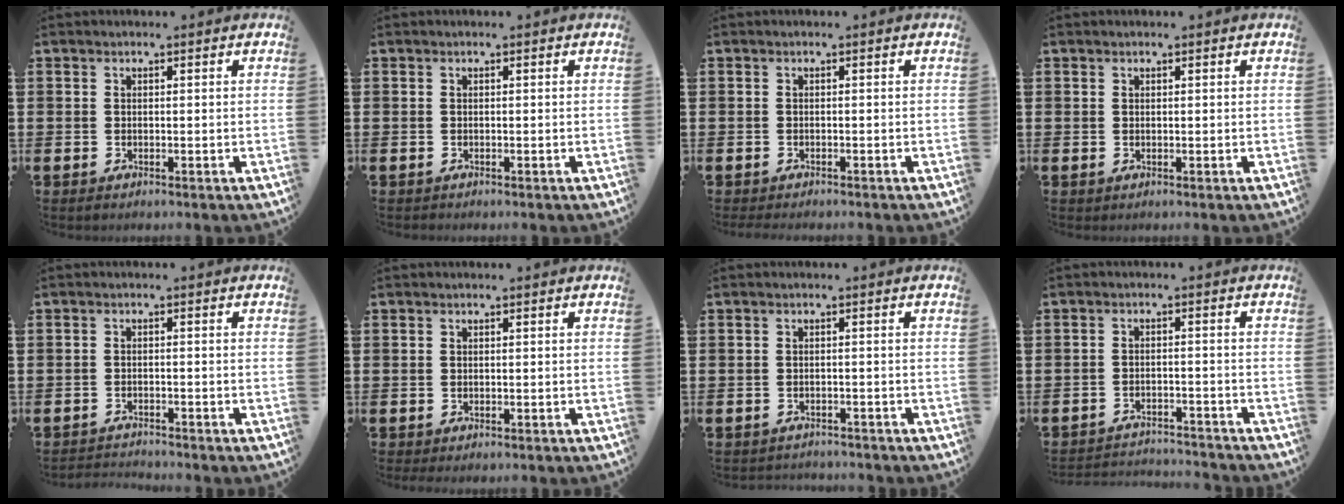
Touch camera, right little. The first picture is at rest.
{"total": 0.0}
{"total": 0.6, "force": [-0.6, -0.1, -0.2], "torque": [0.004, -0.005, -0.010]}
{"total": 0.0}
{"total": 1.7, "force": [-1.7, -0.1, -0.1], "torque": [-0.002, 0.002, -0.037]}
{"total": 0.0}
{"total": 1.1, "force": [-1.0, -0.1, -0.4], "torque": [0.005, 0.001, -0.022]}
{"total": 2.5, "force": [-2.5, -0.1, -0.4], "torque": [0.001, 0.000, -0.054]}